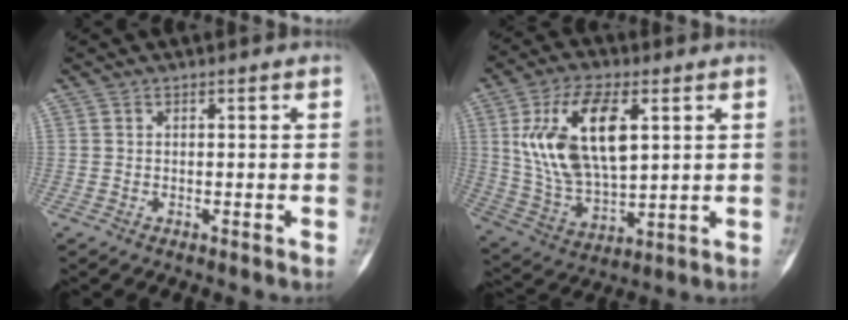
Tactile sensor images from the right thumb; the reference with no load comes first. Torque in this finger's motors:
{"motor_torque": [-1.06, 2.52, 1.48, 0.69, 0.41]}